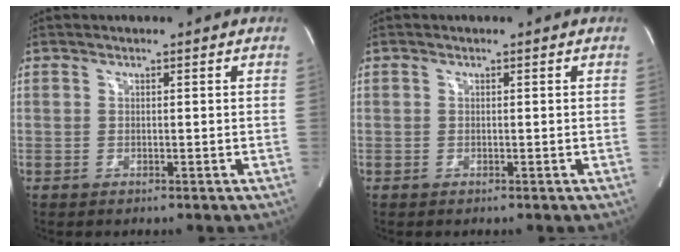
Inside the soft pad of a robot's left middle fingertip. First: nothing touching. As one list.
[{"total": 0.0}]